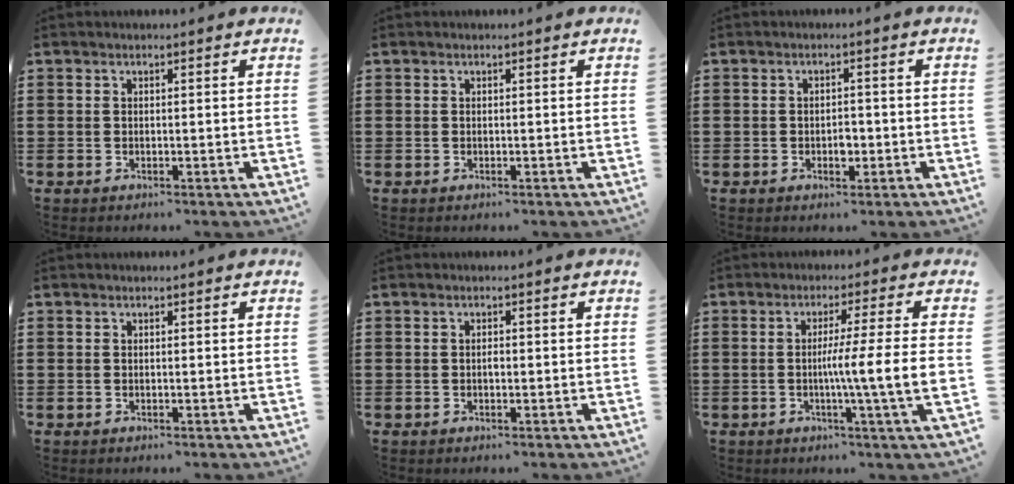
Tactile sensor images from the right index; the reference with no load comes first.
{"total": 0.0}
{"total": 2.2, "force": [-0.6, 1.2, 1.7], "torque": [-0.033, 0.001, -0.011]}
{"total": 0.0}
{"total": 0.8, "force": [-0.2, 0.3, 0.7], "torque": [-0.016, -0.005, -0.003]}
{"total": 7.7, "force": [-0.9, -1.1, 7.5], "torque": [-0.131, -0.016, -0.021]}